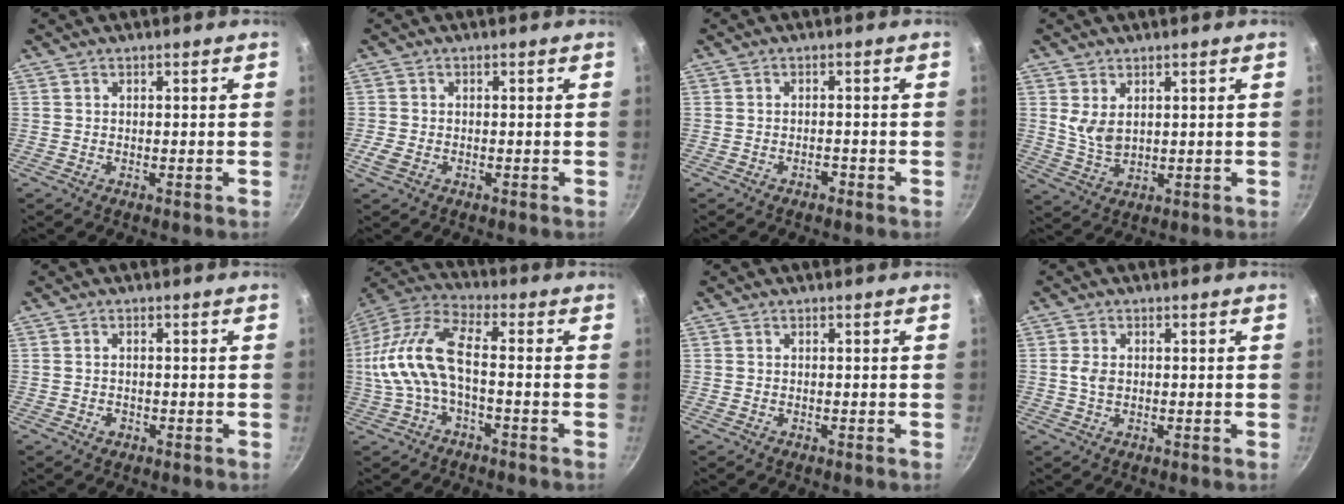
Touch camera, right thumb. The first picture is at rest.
{"total": 2.5, "force": [-1.0, 1.7, 1.6], "torque": [-0.038, 0.000, -0.021]}
{"total": 1.3, "force": [-1.0, 0.6, 0.6], "torque": [-0.005, 0.013, -0.014]}
{"total": 5.2, "force": [1.7, 3.1, 3.7], "torque": [-0.065, -0.019, 0.041]}
{"total": 1.5, "force": [-0.6, 1.1, 0.7], "torque": [-0.012, 0.004, -0.009]}
{"total": 13.7, "force": [-2.1, 5.9, 12.2], "torque": [-0.260, 0.034, -0.054]}
{"total": 0.0}
{"total": 2.7, "force": [0.1, 1.8, 2.0], "torque": [-0.038, 0.003, 0.000]}